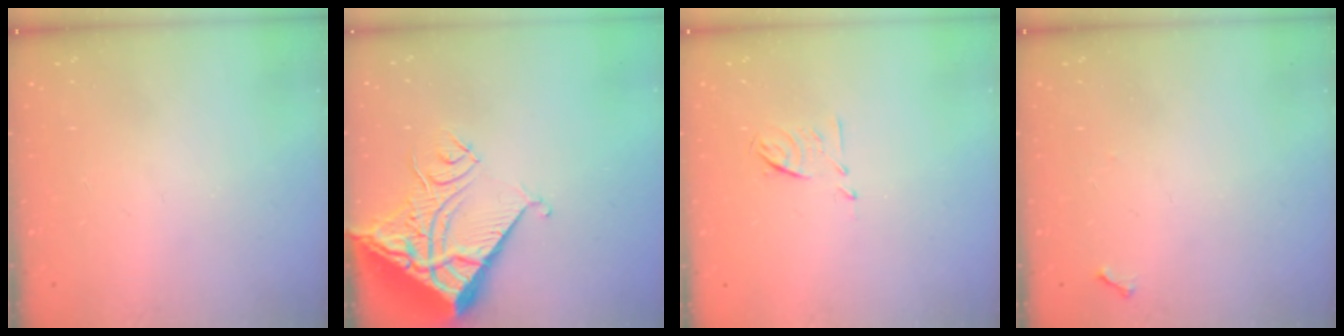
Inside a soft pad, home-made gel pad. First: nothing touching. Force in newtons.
{"total": 11.2, "press": 11.1, "slide": 1.5}
{"total": 6.6, "press": 6.5, "slide": 1.1}
{"total": 3.8, "press": 3.8, "slide": 0.5}